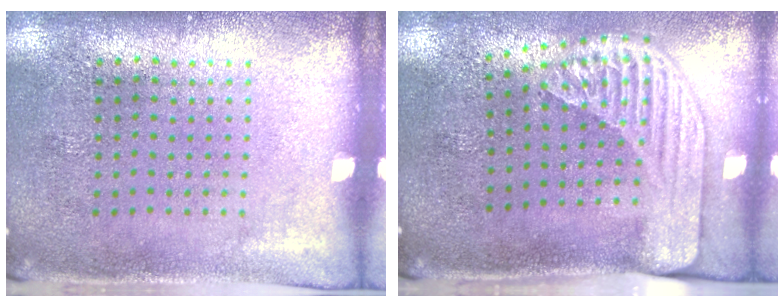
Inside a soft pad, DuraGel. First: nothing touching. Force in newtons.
{"total": 2.3, "press": 1.8, "slide": 1.5}